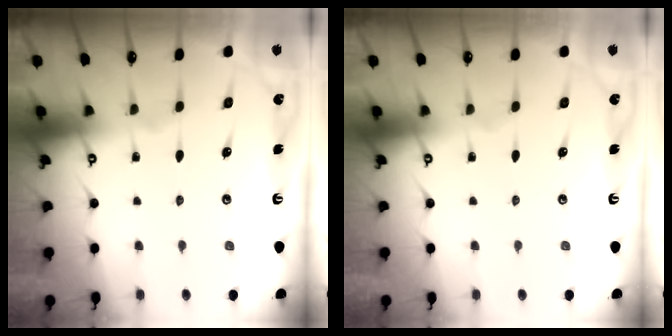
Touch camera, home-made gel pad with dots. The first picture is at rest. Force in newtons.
{"total": 0.0}